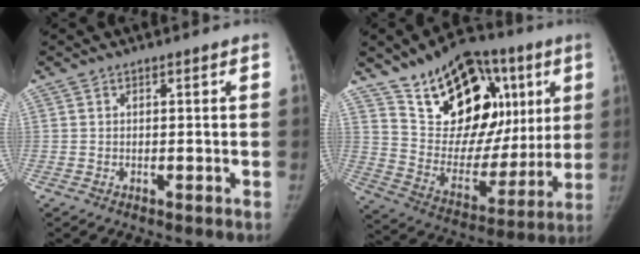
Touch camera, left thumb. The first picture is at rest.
{"total": 26.7, "force": [11.3, 16.5, 17.7], "torque": [-0.212, -0.007, 0.194]}